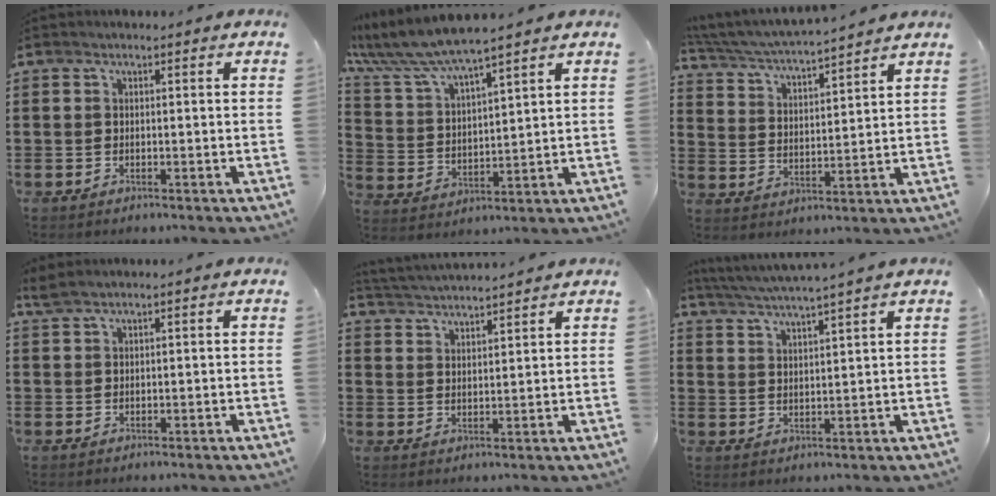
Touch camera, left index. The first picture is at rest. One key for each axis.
{"total": 6.9, "fx": 6.1, "fy": 0.2, "fz": 3.0, "tx": -0.086, "ty": -0.031, "tz": 0.105}
{"total": 4.3, "fx": 4.2, "fy": -0.1, "fz": 1.0, "tx": -0.042, "ty": -0.032, "tz": 0.066}
{"total": 1.6, "fx": 1.3, "fy": 0.2, "fz": 1.0, "tx": -0.022, "ty": 0.001, "tz": 0.023}
{"total": 3.0, "fx": 3.0, "fy": -0.4, "fz": -0.1, "tx": -0.010, "ty": -0.015, "tz": 0.051}
{"total": 3.4, "fx": 3.2, "fy": -0.9, "fz": 0.9, "tx": -0.031, "ty": -0.020, "tz": 0.053}